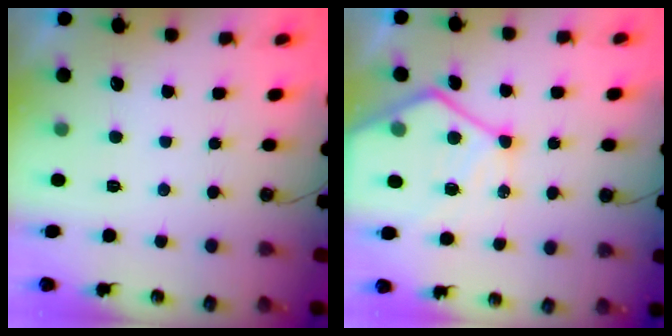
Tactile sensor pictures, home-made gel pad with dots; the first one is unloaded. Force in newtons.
{"total": 14.8, "press": 14.7, "slide": 1.1}